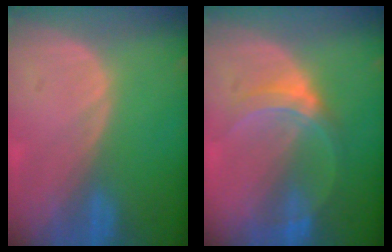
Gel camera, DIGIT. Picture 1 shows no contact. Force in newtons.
{"total": 5.2, "press": 5.1, "slide": 0.9}